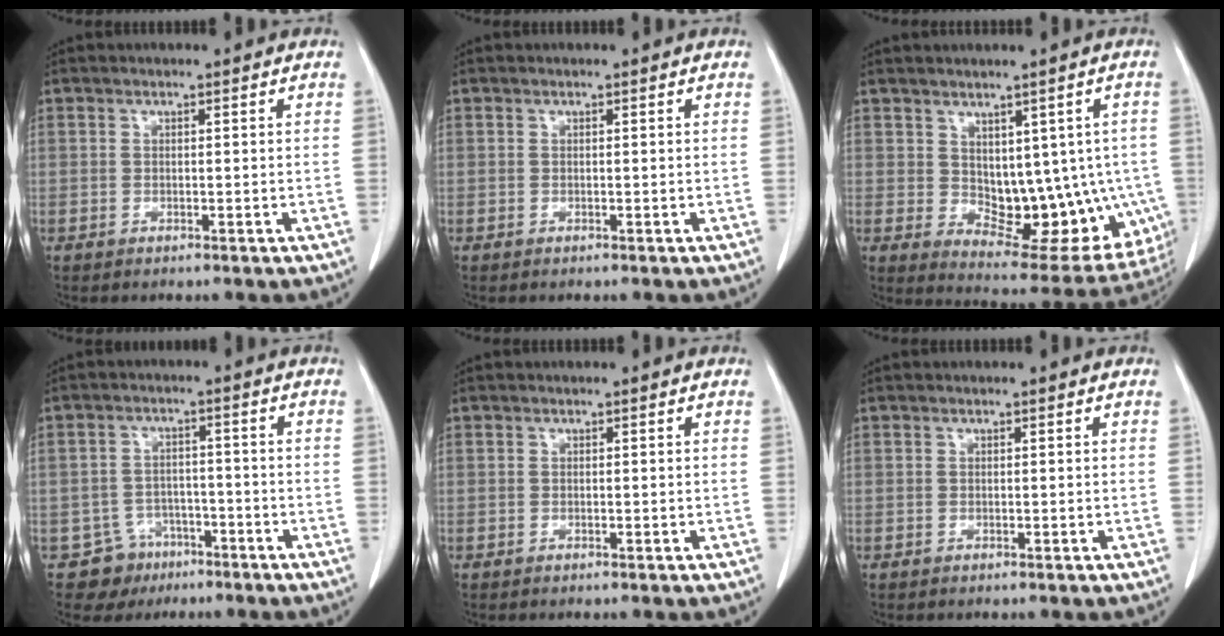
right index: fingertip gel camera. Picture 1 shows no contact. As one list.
[{"total": 0.0}, {"total": 14.0, "force": [-0.6, 8.1, 11.4], "torque": [-0.125, 0.002, 0.014]}, {"total": 5.8, "force": [-3.5, 4.7, -0.2], "torque": [0.011, 0.011, -0.052]}, {"total": 0.0}, {"total": 0.0}]